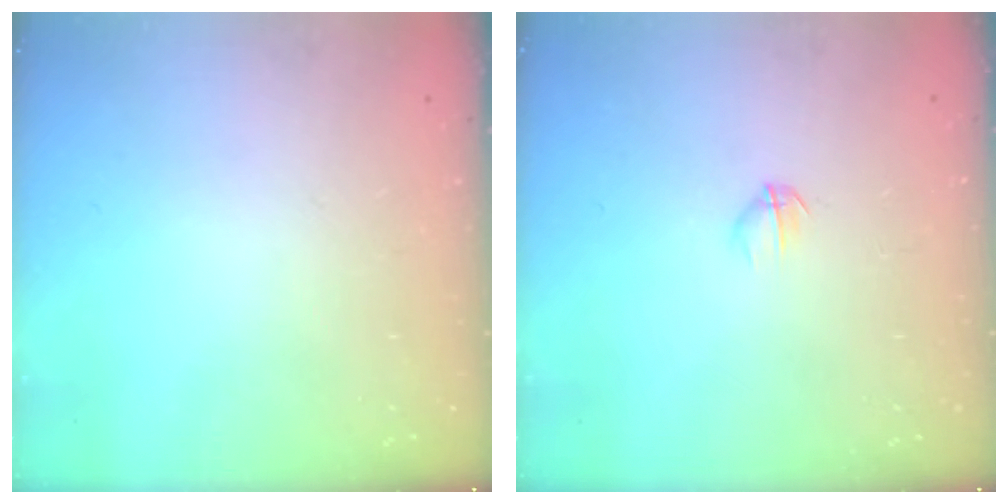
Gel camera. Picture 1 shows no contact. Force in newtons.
{"total": 2.8, "press": 2.7, "slide": 0.9}